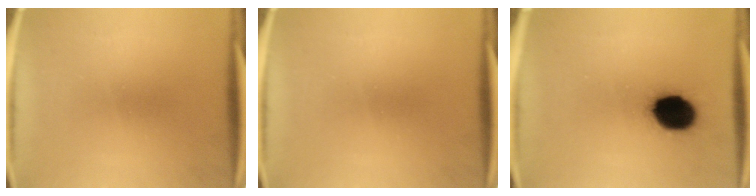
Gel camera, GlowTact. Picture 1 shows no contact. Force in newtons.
{"total": 0.0}
{"total": 11.9}